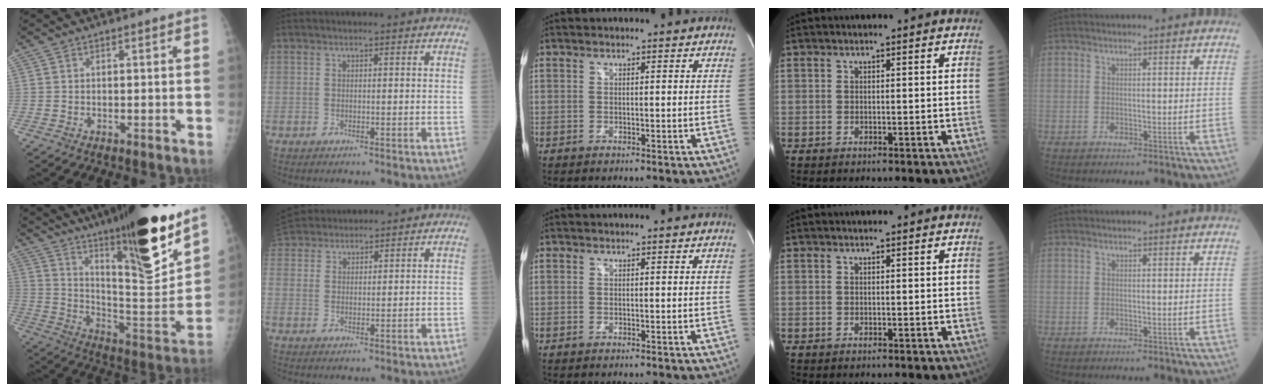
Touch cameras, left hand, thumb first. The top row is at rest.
{"thumb": {"total": 30.4, "force": [20.0, 5.9, 22.1], "torque": [-0.315, -0.083, 0.320]}, "index": {"total": 9.2, "force": [8.5, 2.7, 2.2], "torque": [-0.046, 0.043, 0.153]}}